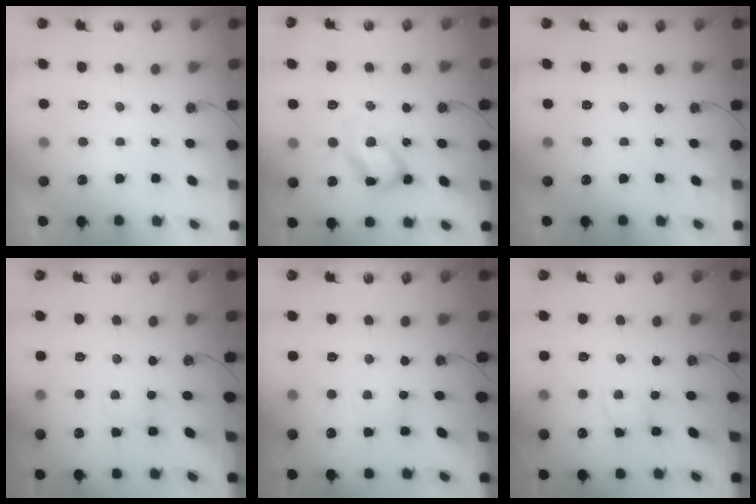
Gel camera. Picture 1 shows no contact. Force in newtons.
{"total": 16.0, "press": 15.9, "slide": 1.0}
{"total": 0.0}
{"total": 1.1, "press": 1.0, "slide": 0.1}
{"total": 1.1, "press": 1.1, "slide": 0.2}
{"total": 2.5, "press": 2.4, "slide": 0.3}